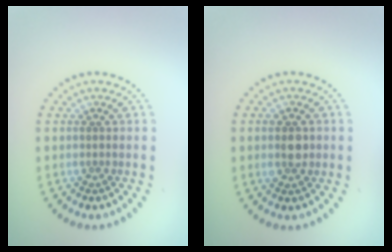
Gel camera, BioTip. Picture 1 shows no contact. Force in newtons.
{"total": 2.1, "press": 2.1, "slide": 0.2}